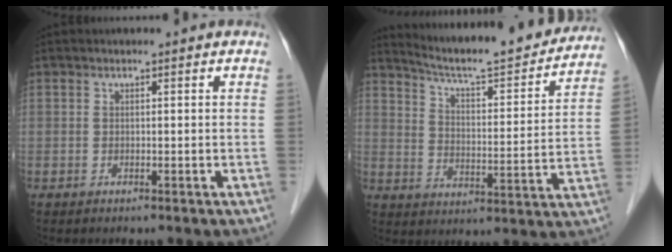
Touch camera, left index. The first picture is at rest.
{"total": 18.1, "force": [17.1, 1.6, 5.9], "torque": [-0.093, -0.021, 0.233]}